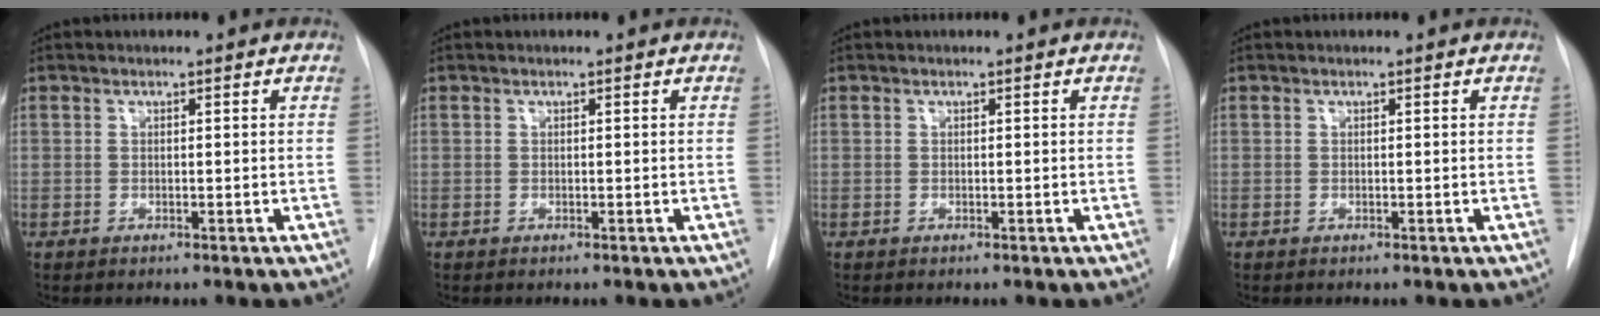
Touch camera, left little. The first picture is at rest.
{"total": 0.0}
{"total": 0.0}
{"total": 0.0}